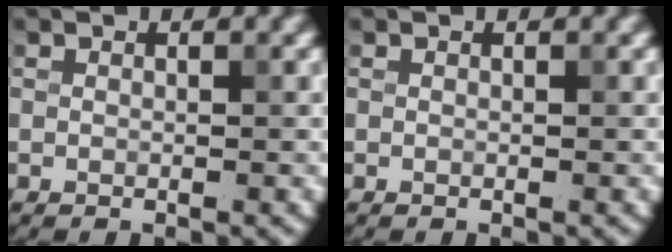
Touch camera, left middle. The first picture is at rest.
{"total": 0.0}